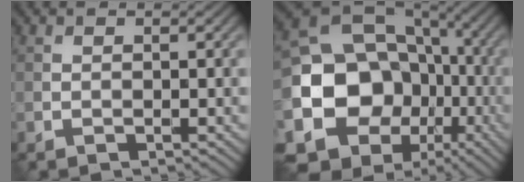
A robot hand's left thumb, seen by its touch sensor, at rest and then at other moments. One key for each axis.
{"total": 18.6, "fx": -3.6, "fy": 15.6, "fz": 9.5, "tx": -0.199, "ty": -0.033, "tz": -0.049}